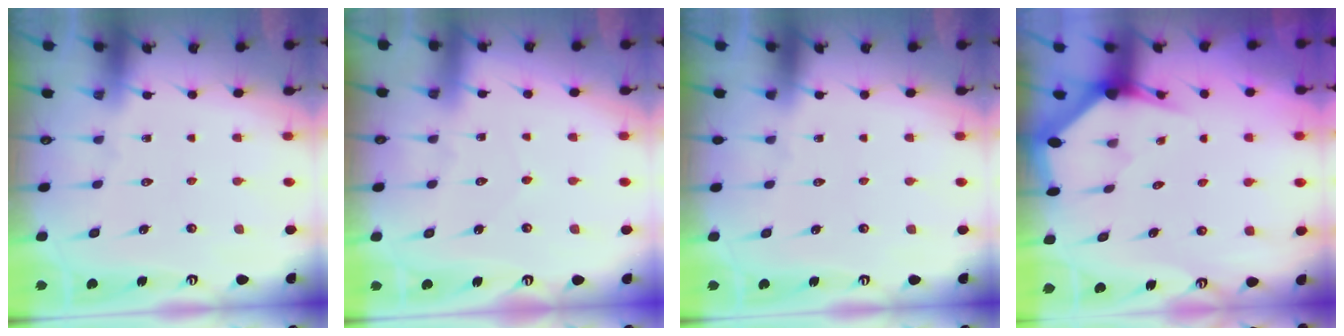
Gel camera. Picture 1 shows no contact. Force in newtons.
{"total": 2.9, "press": 2.9, "slide": 0.4}
{"total": 0.0}
{"total": 2.8, "press": 2.8, "slide": 0.1}